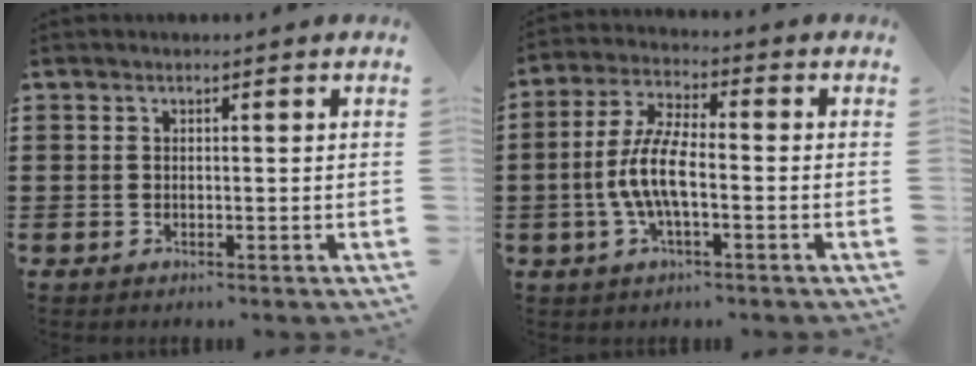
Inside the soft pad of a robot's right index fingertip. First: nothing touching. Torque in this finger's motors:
{"motor_torque": [2.14, 0.00, 0.80, 0.21]}